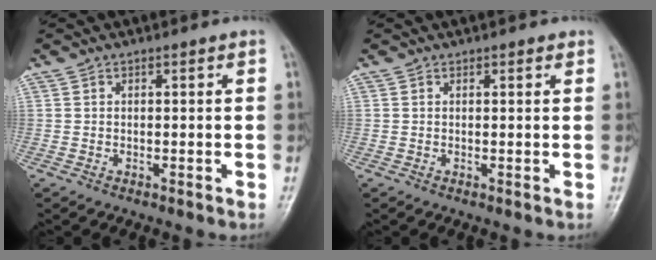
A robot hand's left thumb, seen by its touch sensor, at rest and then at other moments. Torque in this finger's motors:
{"motor_torque": [-0.24, -0.16, -0.01, 0.00, -0.02]}